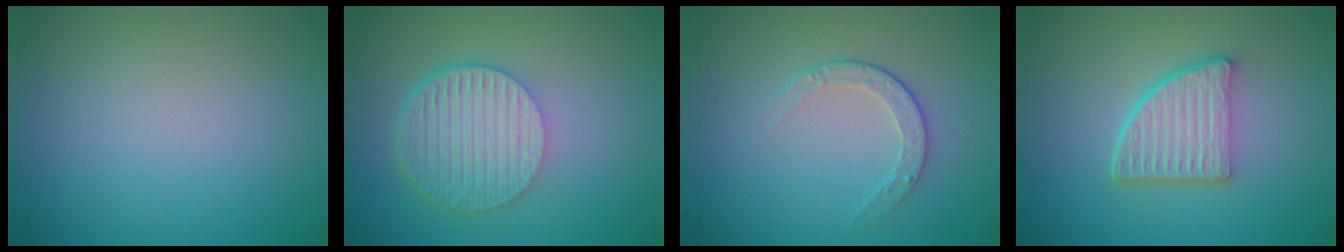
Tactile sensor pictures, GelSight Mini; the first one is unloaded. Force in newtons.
{"total": 6.5, "press": 4.5, "slide": 4.7}
{"total": 2.1, "press": 1.4, "slide": 1.5}
{"total": 5.0, "press": 3.7, "slide": 3.4}